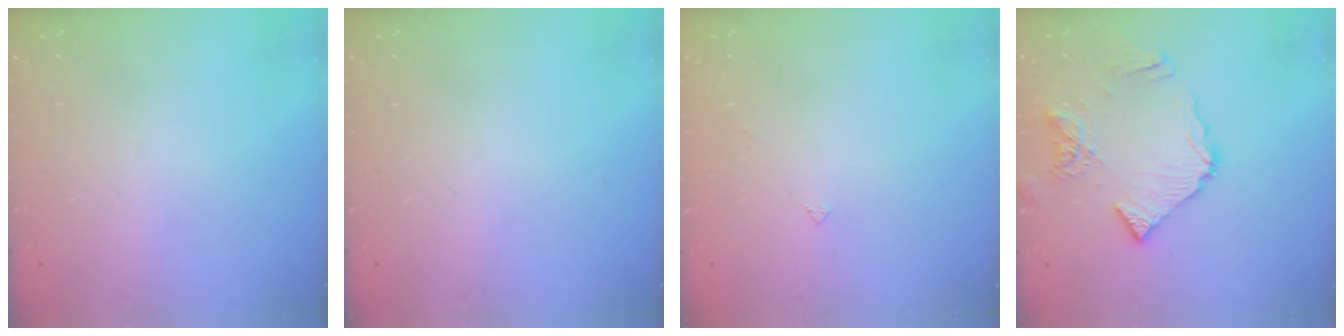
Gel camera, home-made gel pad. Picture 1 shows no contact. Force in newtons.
{"total": 0.0}
{"total": 2.3, "press": 2.3, "slide": 0.5}
{"total": 12.6, "press": 12.5, "slide": 1.6}